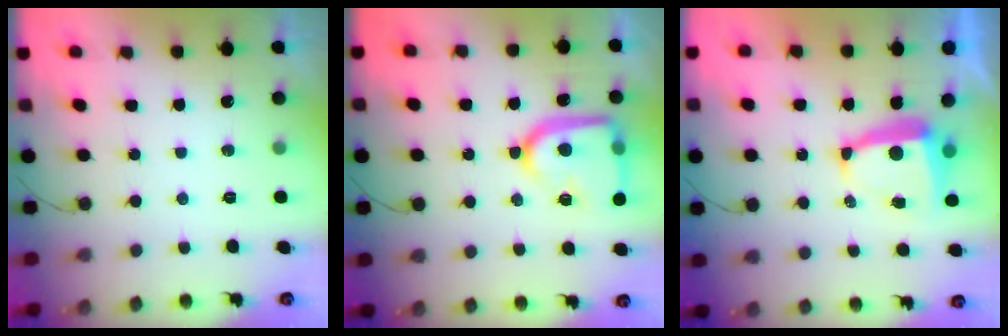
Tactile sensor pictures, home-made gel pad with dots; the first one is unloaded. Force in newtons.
{"total": 19.2, "press": 19.1, "slide": 1.7}
{"total": 6.8, "press": 6.8, "slide": 0.6}